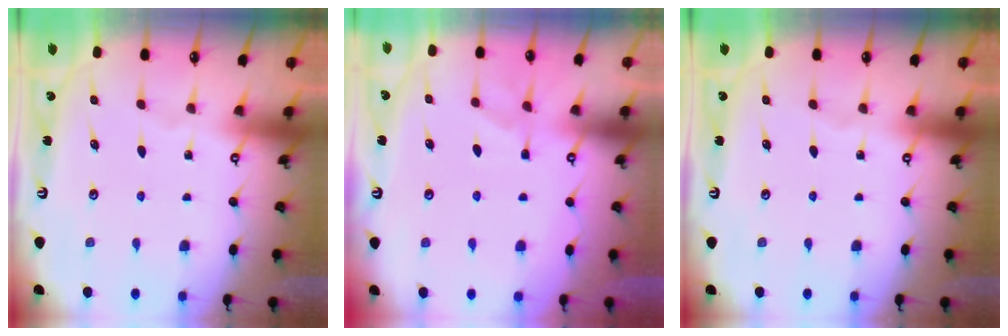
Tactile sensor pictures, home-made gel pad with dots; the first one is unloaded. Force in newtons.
{"total": 1.2, "press": 0.1, "slide": 1.2}
{"total": 0.0}